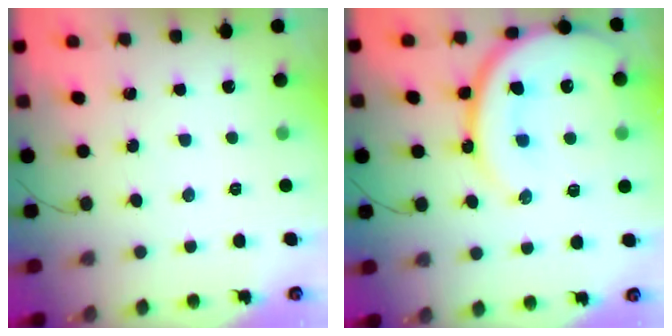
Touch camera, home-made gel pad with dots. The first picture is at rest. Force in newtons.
{"total": 21.2, "press": 21.1, "slide": 1.9}